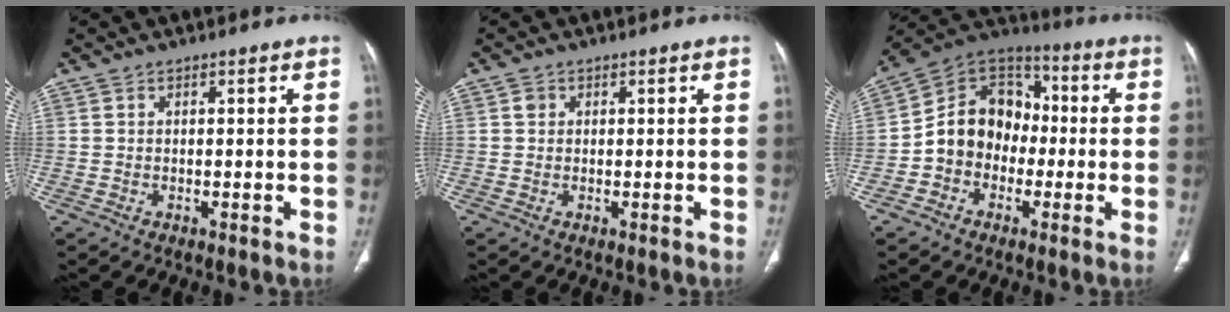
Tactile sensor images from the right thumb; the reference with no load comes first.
{"total": 1.1, "force": [0.4, 1.0, 0.4], "torque": [0.000, 0.001, 0.005]}
{"total": 13.4, "force": [-1.9, 11.0, 7.4], "torque": [-0.084, 0.041, -0.049]}